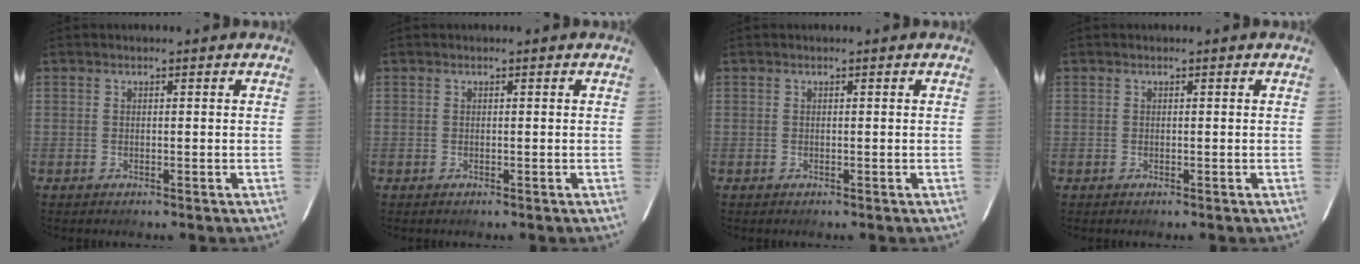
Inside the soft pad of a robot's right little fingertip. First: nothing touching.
{"total": 0.0}
{"total": 0.0}
{"total": 0.0}